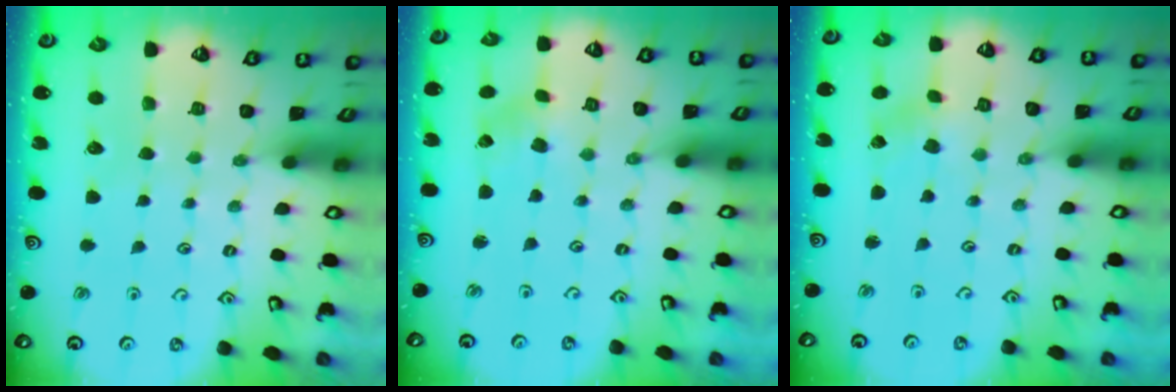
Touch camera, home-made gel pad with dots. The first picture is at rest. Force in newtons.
{"total": 2.4, "press": 2.3, "slide": 0.4}
{"total": 0.6, "press": 0.6, "slide": 0.1}